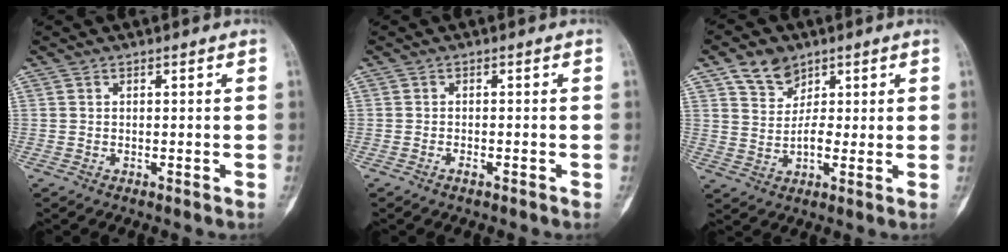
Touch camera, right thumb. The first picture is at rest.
{"total": 1.3, "force": [-0.9, 0.6, 0.7], "torque": [-0.011, 0.004, -0.017]}
{"total": 7.0, "force": [3.7, 5.3, 2.8], "torque": [-0.019, -0.017, 0.067]}